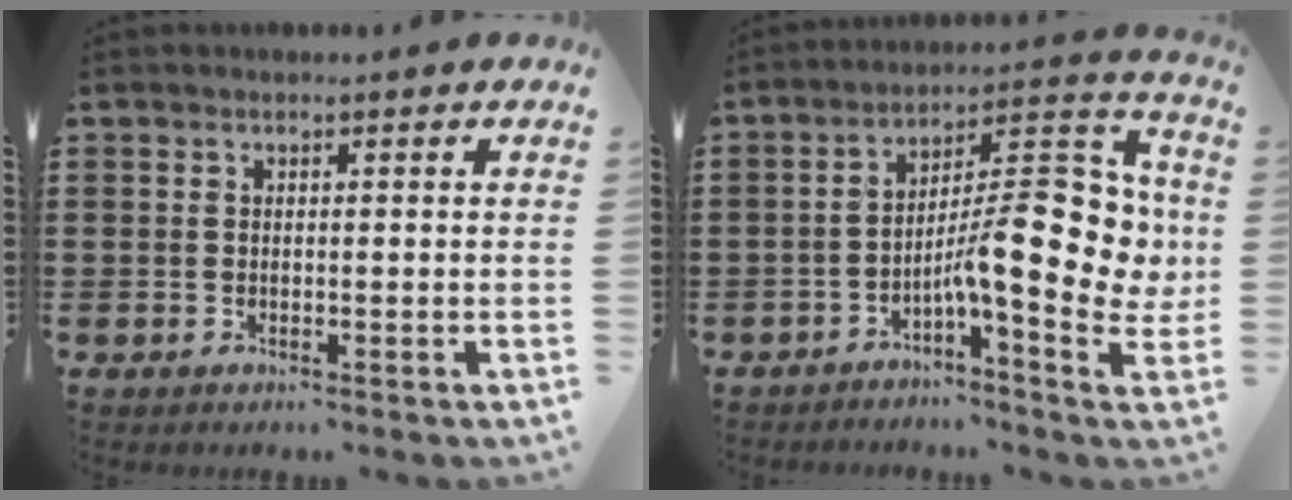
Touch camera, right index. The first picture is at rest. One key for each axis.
{"total": 14.5, "fx": -1.1, "fy": 4.3, "fz": 13.8, "tx": -0.209, "ty": -0.017, "tz": -0.019}